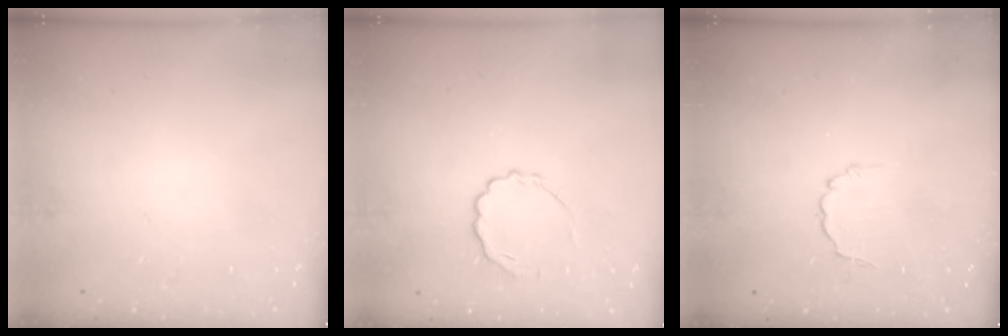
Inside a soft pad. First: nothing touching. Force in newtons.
{"total": 5.7, "press": 5.6, "slide": 1.4}
{"total": 2.1, "press": 1.9, "slide": 0.9}